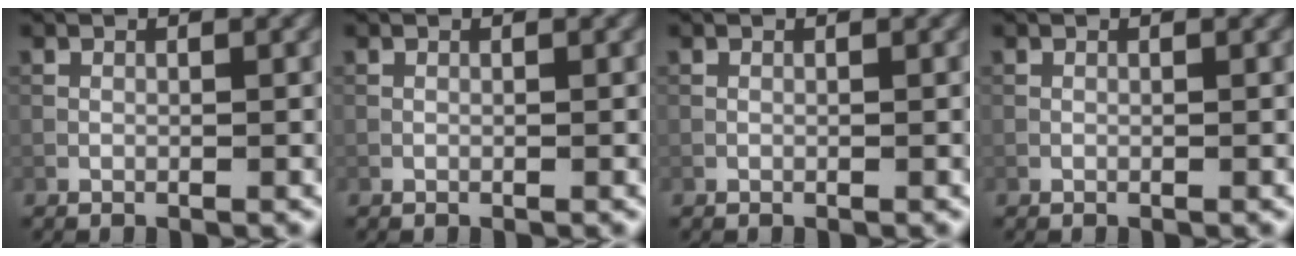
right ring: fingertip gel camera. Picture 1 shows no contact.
{"total": 0.0}
{"total": 0.0}
{"total": 0.0}